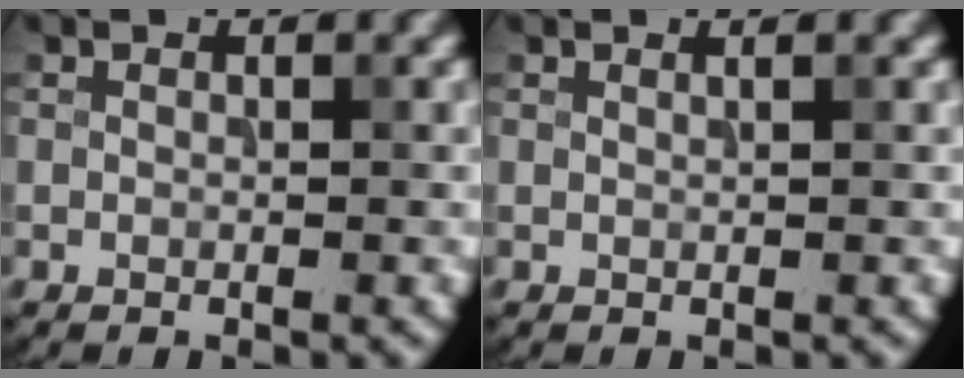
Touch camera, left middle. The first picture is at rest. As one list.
[{"total": 1.1, "force": [0.6, 0.5, 0.8], "torque": [-0.004, -0.001, -0.002]}]